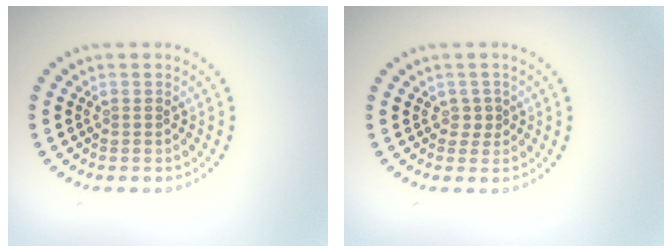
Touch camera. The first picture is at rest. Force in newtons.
{"total": 0.9, "press": 0.8, "slide": 0.5}